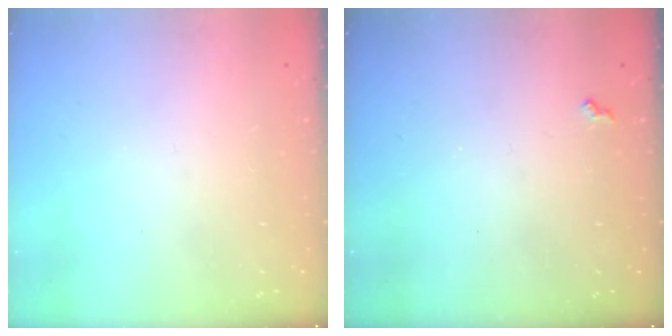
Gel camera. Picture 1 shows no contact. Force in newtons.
{"total": 3.9, "press": 3.9, "slide": 0.6}